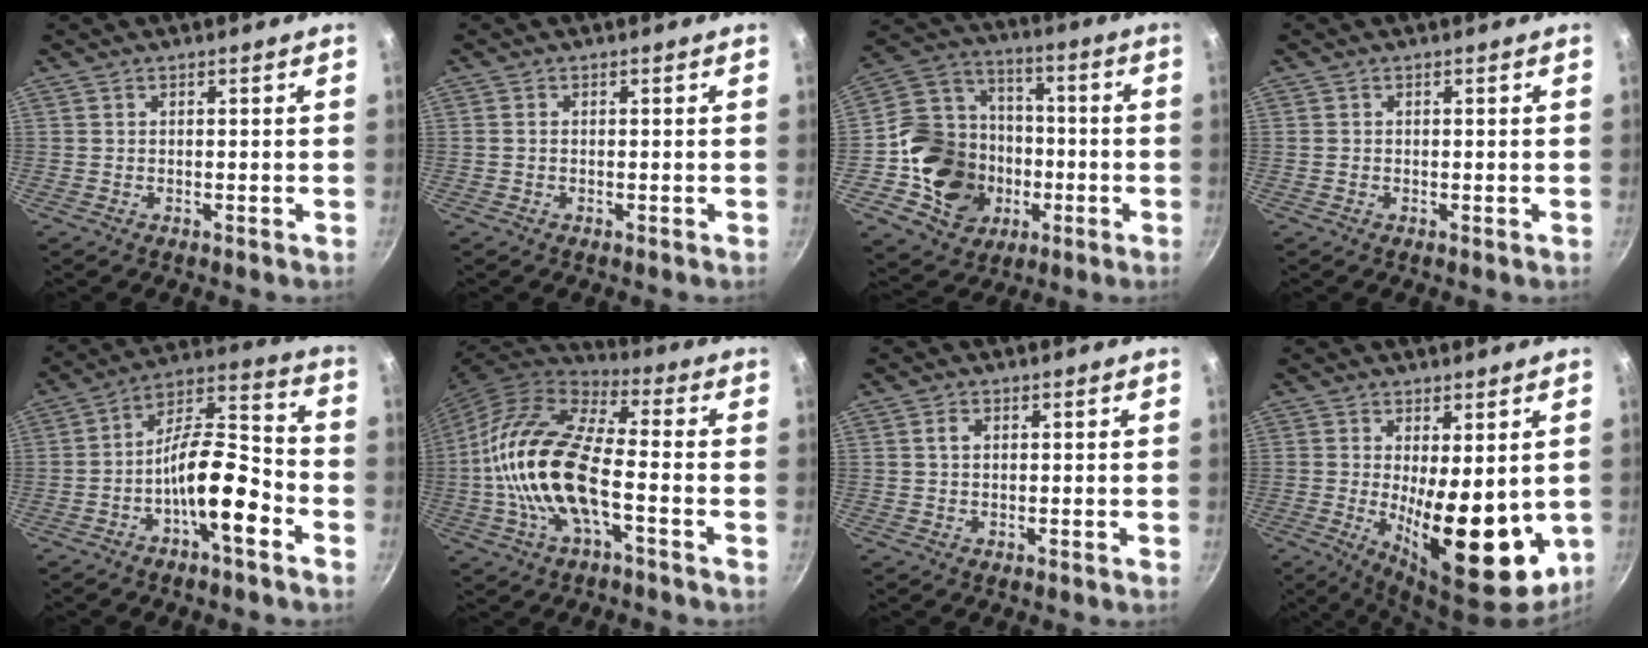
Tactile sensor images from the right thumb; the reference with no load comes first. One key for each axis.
{"total": 0.6, "fx": -0.1, "fy": 0.5, "fz": 0.4, "tx": -0.007, "ty": 0.004, "tz": -0.003}
{"total": 19.3, "fx": -4.5, "fy": 16.6, "fz": 8.9, "tx": -0.129, "ty": 0.045, "tz": -0.068}
{"total": 0.5, "fx": -0.1, "fy": 0.5, "fz": 0.2, "tx": -0.002, "ty": 0.001, "tz": -0.003}
{"total": 14.5, "fx": -5.7, "fy": 5.2, "fz": 12.3, "tx": -0.183, "ty": 0.060, "tz": -0.103}
{"total": 19.3, "fx": -3.5, "fy": 8.1, "fz": 17.2, "tx": -0.330, "ty": 0.033, "tz": -0.082}
{"total": 1.6, "fx": 0.4, "fy": 1.1, "fz": 1.1, "tx": -0.016, "ty": 0.005, "tz": 0.005}
{"total": 16.4, "fx": -1.3, "fy": 6.6, "fz": 15.0, "tx": -0.189, "ty": -0.025, "tz": -0.004}